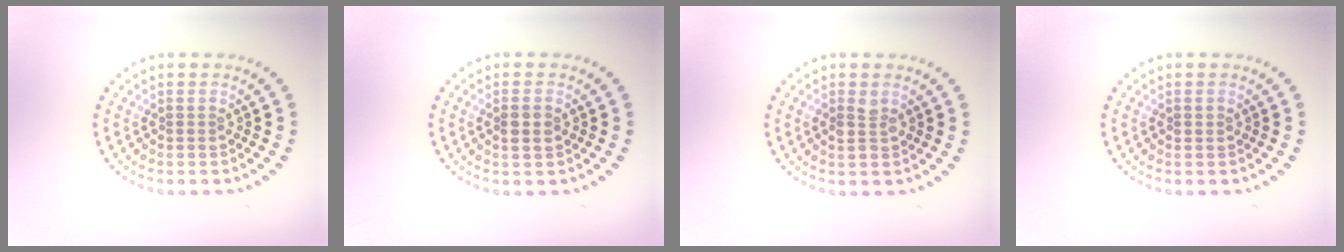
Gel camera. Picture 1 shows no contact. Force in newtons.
{"total": 1.5, "press": 1.4, "slide": 0.4}
{"total": 1.2, "press": 1.1, "slide": 0.1}
{"total": 0.7, "press": 0.7, "slide": 0.0}